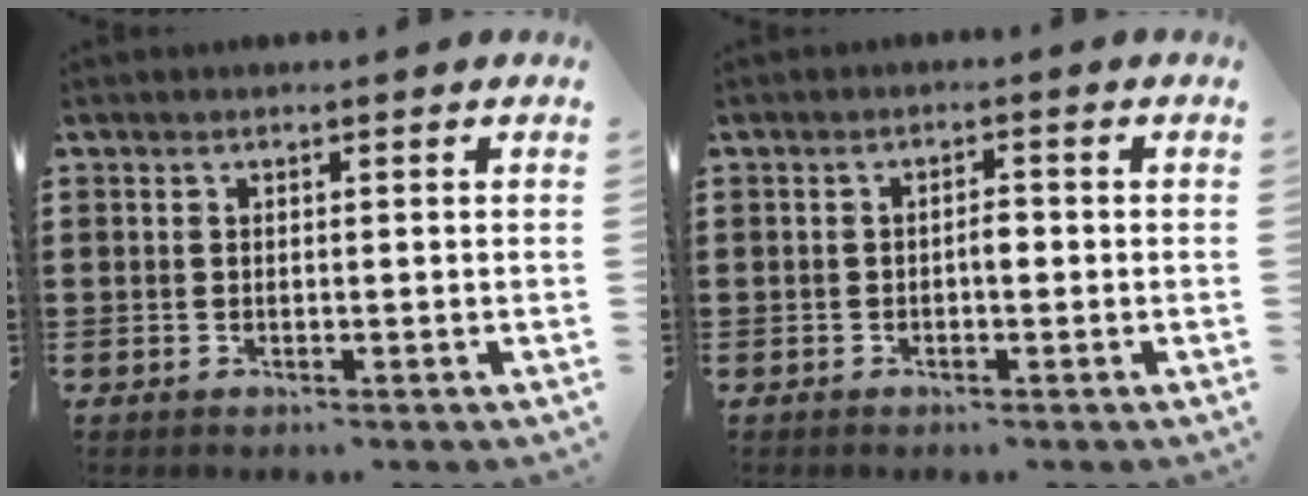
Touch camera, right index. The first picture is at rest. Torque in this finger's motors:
{"motor_torque": [0.10, -0.01, 0.01, 0.05]}